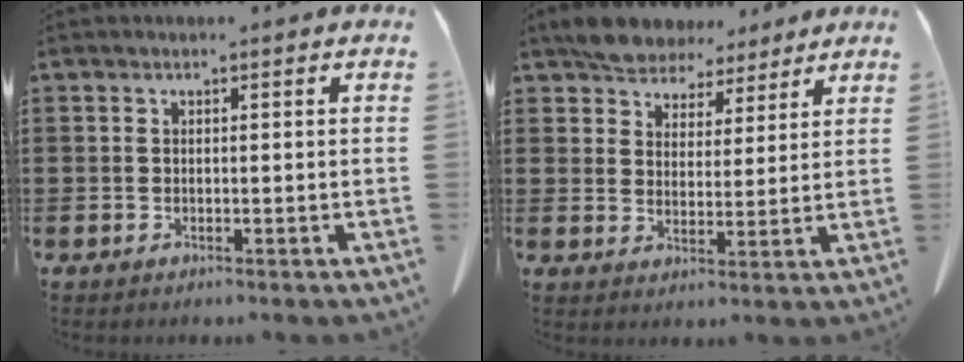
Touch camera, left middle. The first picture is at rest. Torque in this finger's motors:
{"motor_torque": [0.09, -0.06, 0.29, 0.04]}